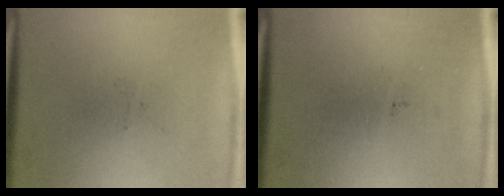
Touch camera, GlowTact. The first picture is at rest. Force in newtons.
{"total": 0.0}